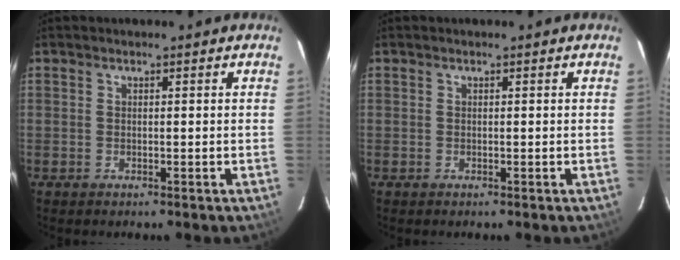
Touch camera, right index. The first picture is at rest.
{"total": 0.0}